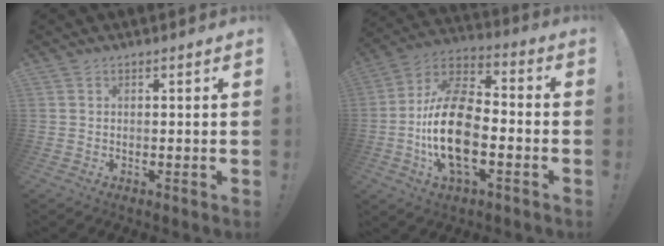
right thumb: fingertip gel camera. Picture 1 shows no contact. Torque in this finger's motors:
{"motor_torque": [2.34, 2.67, 1.51, -1.26, 0.55]}